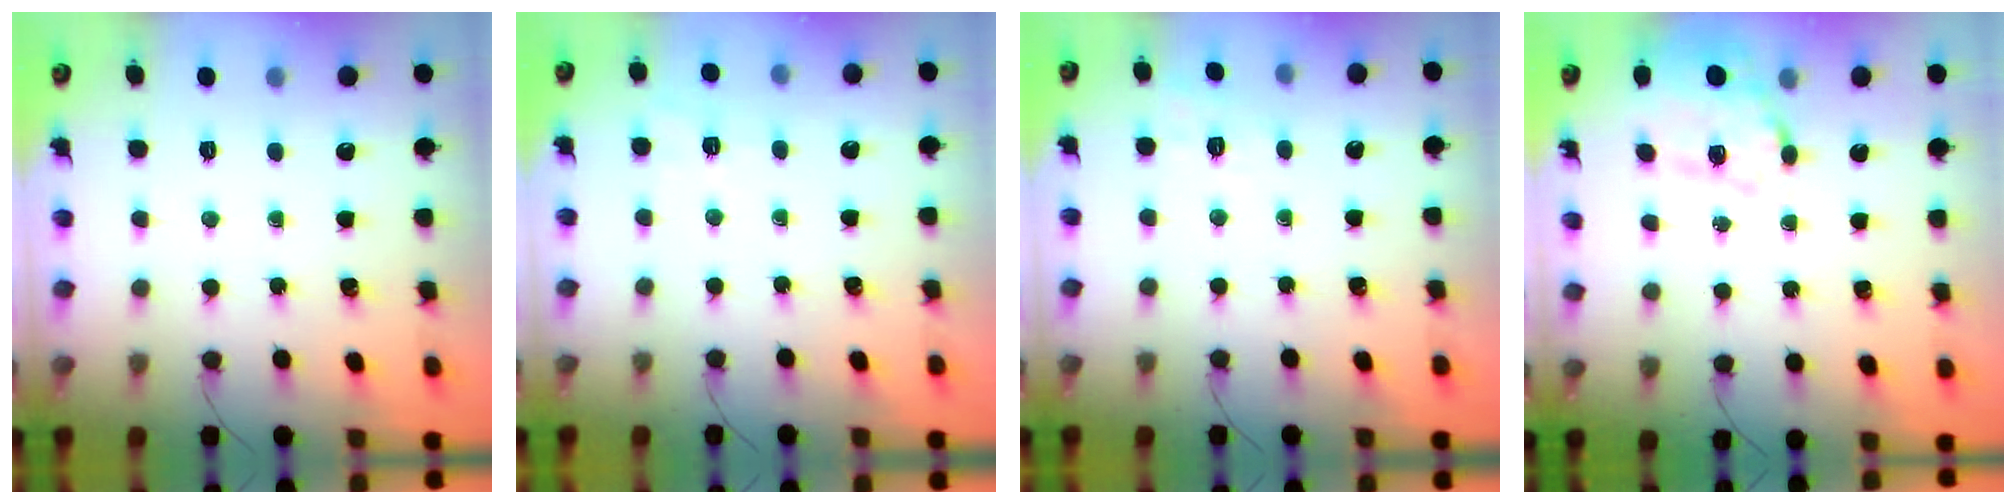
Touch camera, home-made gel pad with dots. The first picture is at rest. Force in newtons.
{"total": 2.4, "press": 1.2, "slide": 2.0}
{"total": 1.9, "press": 0.8, "slide": 1.7}
{"total": 18.0, "press": 17.6, "slide": 3.6}